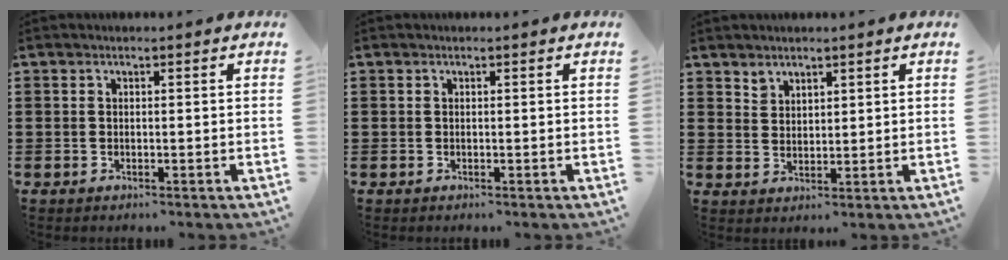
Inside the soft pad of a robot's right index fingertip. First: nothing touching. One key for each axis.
{"total": 0.0}
{"total": 2.5, "fx": 2.1, "fy": 1.2, "fz": 0.0, "tx": -0.006, "ty": 0.003, "tz": 0.043}